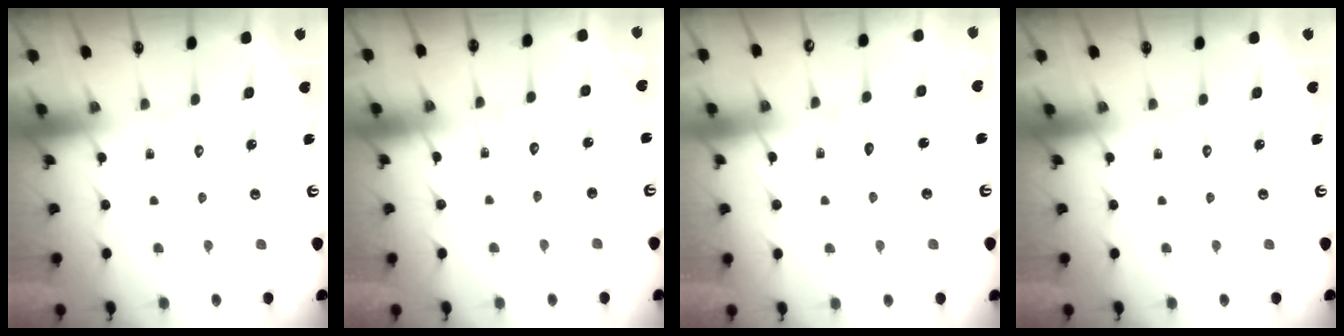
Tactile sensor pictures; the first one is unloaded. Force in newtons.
{"total": 4.7, "press": 4.7, "slide": 0.5}
{"total": 2.9, "press": 2.9, "slide": 0.2}
{"total": 0.0}